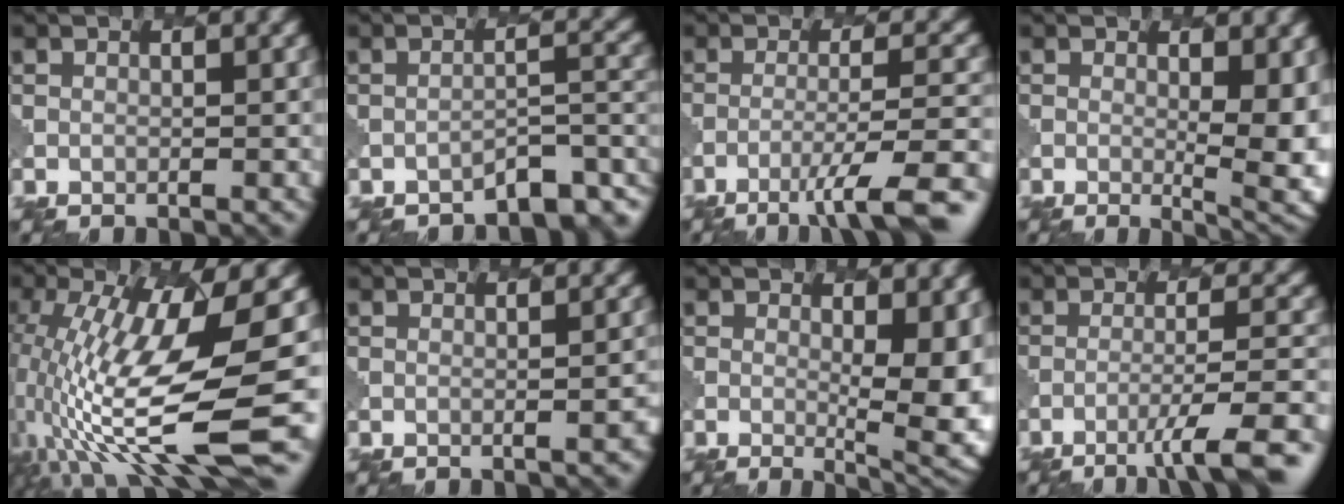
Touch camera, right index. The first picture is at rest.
{"total": 4.2, "force": [-3.4, 1.2, 2.2], "torque": [-0.024, 0.003, -0.046]}
{"total": 7.6, "force": [-4.5, 1.1, 6.0], "torque": [-0.093, 0.005, -0.069]}
{"total": 6.6, "force": [0.3, 2.2, 6.2], "torque": [-0.080, -0.013, 0.010]}
{"total": 13.0, "force": [-1.1, 3.6, 12.5], "torque": [-0.245, -0.019, -0.008]}
{"total": 2.2, "force": [-0.6, 0.7, 2.0], "torque": [-0.013, 0.008, -0.010]}
{"total": 7.7, "force": [0.2, 2.7, 7.2], "torque": [-0.084, -0.010, 0.006]}
{"total": 6.8, "force": [-4.0, 1.0, 5.4], "torque": [-0.081, 0.006, -0.061]}